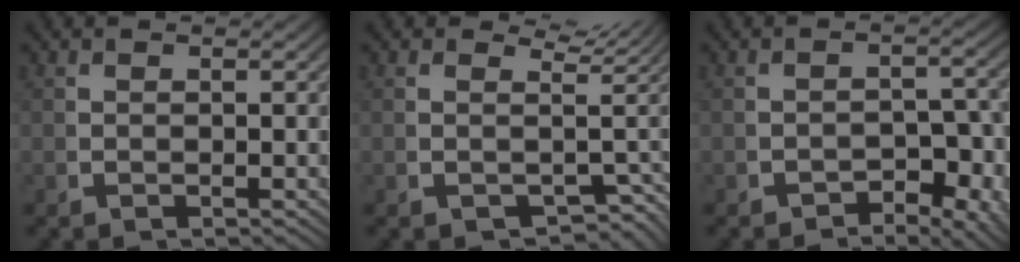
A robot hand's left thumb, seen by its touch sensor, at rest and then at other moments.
{"total": 4.2, "force": [0.3, 3.2, 2.8], "torque": [-0.028, -0.015, 0.008]}
{"total": 4.7, "force": [-2.6, 2.8, 2.7], "torque": [-0.038, -0.021, -0.040]}